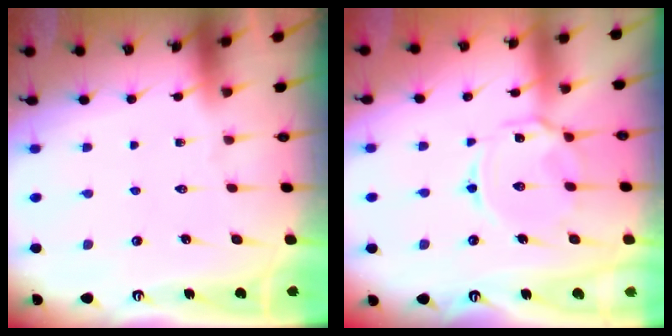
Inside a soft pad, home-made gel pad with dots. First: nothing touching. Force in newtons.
{"total": 7.4, "press": 7.4, "slide": 0.6}